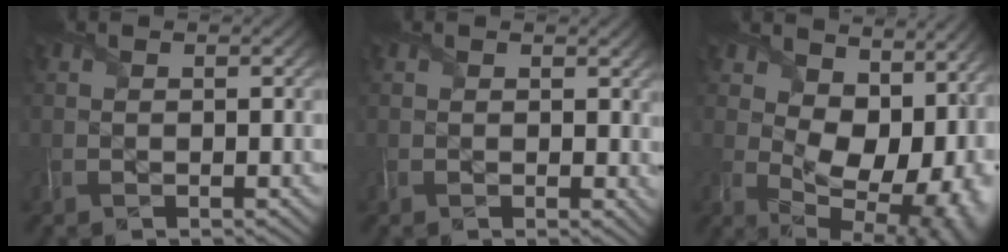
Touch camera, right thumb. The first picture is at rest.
{"total": 2.0, "force": [0.8, 1.4, 1.1], "torque": [-0.019, 0.000, 0.015]}
{"total": 14.5, "force": [4.0, 10.2, 9.5], "torque": [-0.128, 0.002, 0.083]}